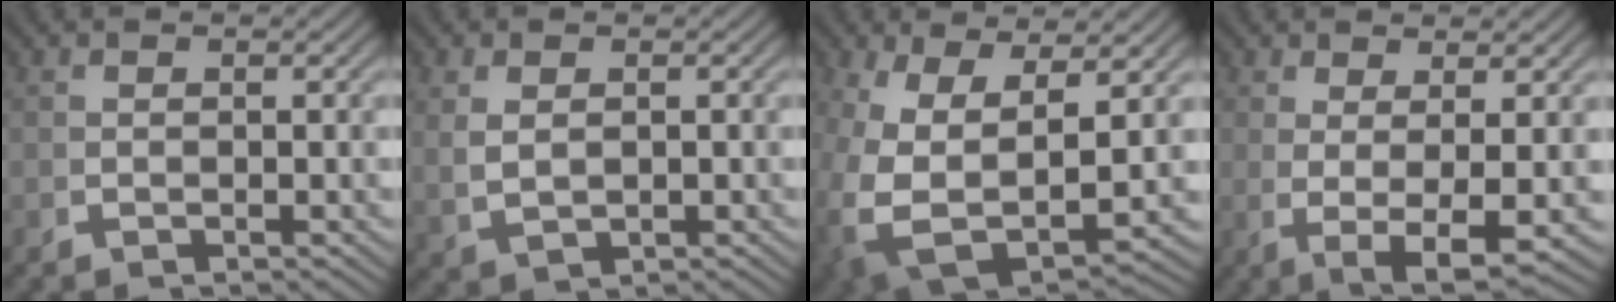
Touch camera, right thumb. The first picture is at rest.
{"total": 2.1, "force": [0.6, 1.2, 1.6], "torque": [-0.039, -0.006, 0.028]}
{"total": 11.5, "force": [-1.7, 7.5, 8.6], "torque": [-0.213, -0.065, 0.010]}
{"total": 5.9, "force": [-0.8, 1.8, 5.5], "torque": [-0.112, -0.024, 0.006]}